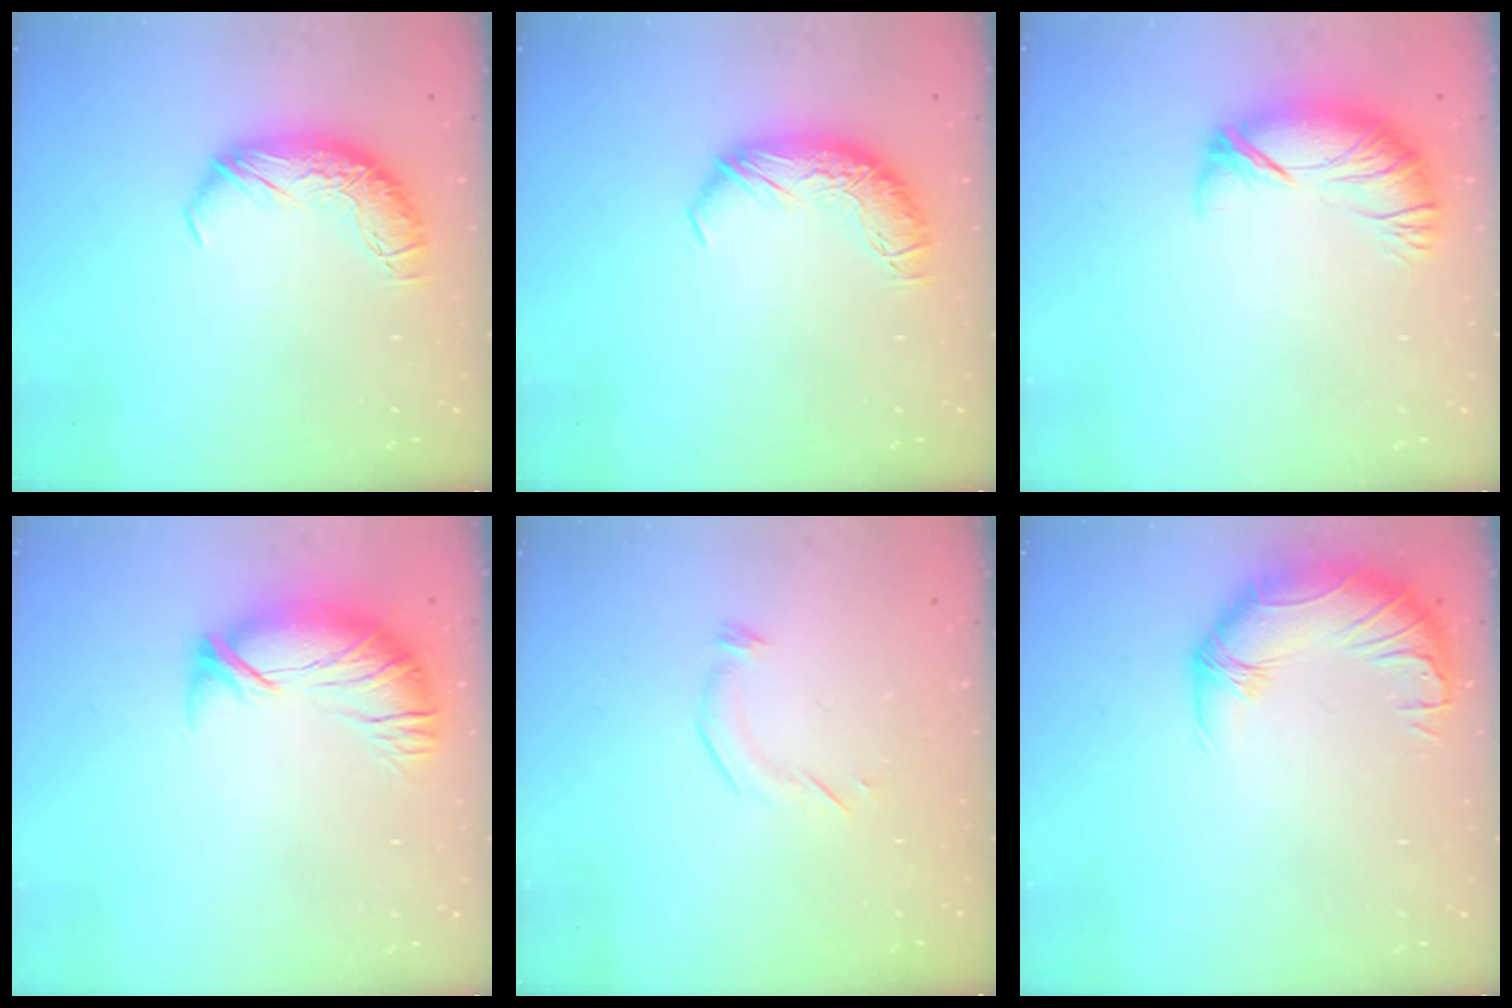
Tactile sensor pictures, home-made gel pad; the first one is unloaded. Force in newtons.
{"total": 0.0}
{"total": 3.3, "press": 2.6, "slide": 2.0}
{"total": 3.5, "press": 2.5, "slide": 2.4}
{"total": 5.4, "press": 5.4, "slide": 0.4}
{"total": 3.2, "press": 0.4, "slide": 3.2}